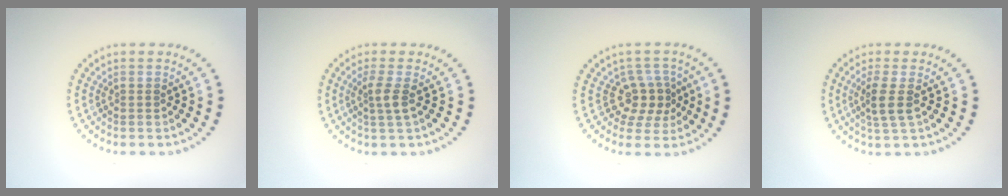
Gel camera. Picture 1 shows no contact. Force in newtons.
{"total": 1.9, "press": 1.4, "slide": 1.4}
{"total": 2.9, "press": 2.4, "slide": 1.7}
{"total": 2.4, "press": 1.9, "slide": 1.5}